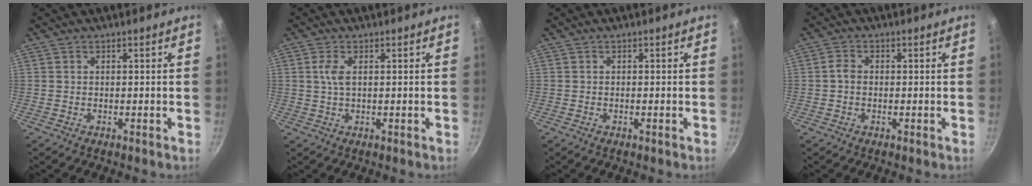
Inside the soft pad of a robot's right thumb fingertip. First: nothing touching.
{"total": 2.8, "force": [0.7, 1.2, 2.4], "torque": [-0.054, 0.002, 0.014]}
{"total": 0.7, "force": [-0.3, 0.1, 0.6], "torque": [-0.020, 0.003, -0.011]}
{"total": 2.1, "force": [-0.1, 1.7, 1.3], "torque": [-0.024, 0.009, -0.007]}